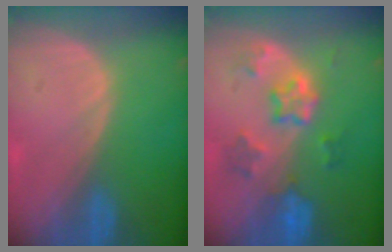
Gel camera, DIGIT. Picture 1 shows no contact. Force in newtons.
{"total": 7.1, "press": 6.4, "slide": 3.2}